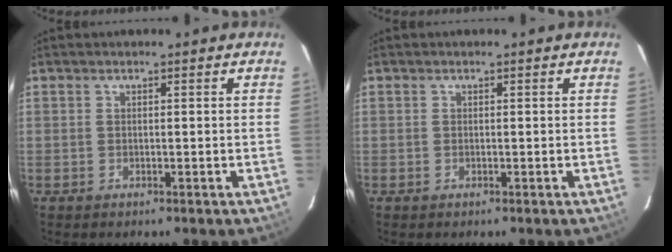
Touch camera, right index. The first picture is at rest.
{"total": 0.0}